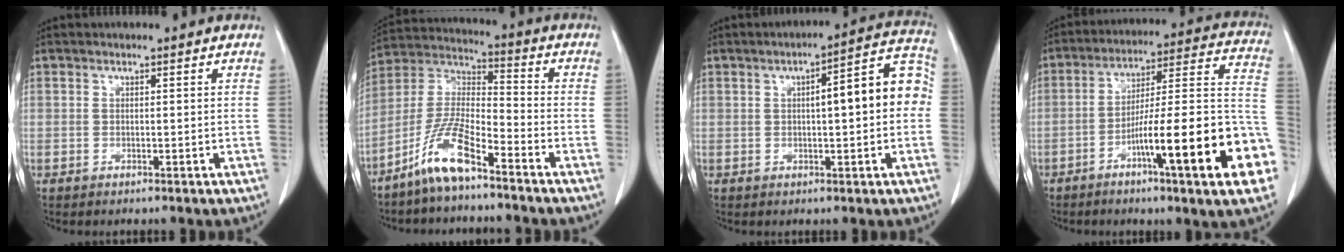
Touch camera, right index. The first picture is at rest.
{"total": 10.4, "force": [-7.1, 1.7, 7.3], "torque": [-0.160, -0.002, -0.146]}
{"total": 10.5, "force": [0.5, 2.1, 10.2], "torque": [-0.132, 0.038, 0.004]}
{"total": 22.5, "force": [-8.6, 1.4, 20.7], "torque": [-0.231, 0.010, -0.129]}